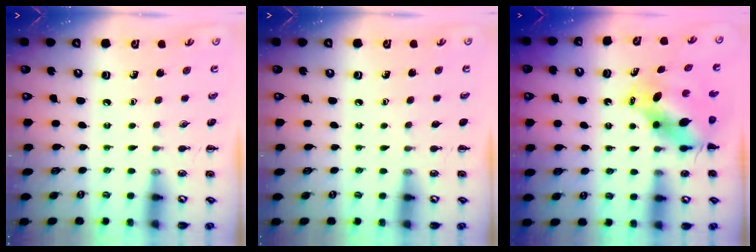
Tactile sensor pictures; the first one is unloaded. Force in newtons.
{"total": 0.0}
{"total": 6.8, "press": 6.6, "slide": 1.8}